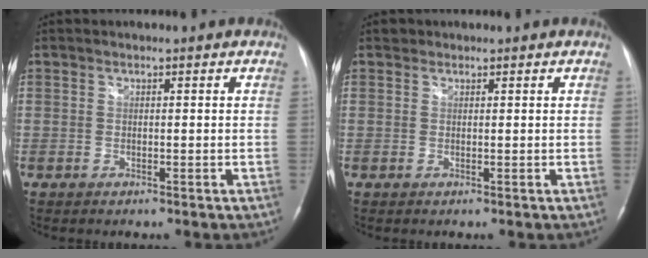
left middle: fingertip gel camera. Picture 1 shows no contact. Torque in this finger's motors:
{"motor_torque": [0.13, -0.10, -0.07, 0.00]}